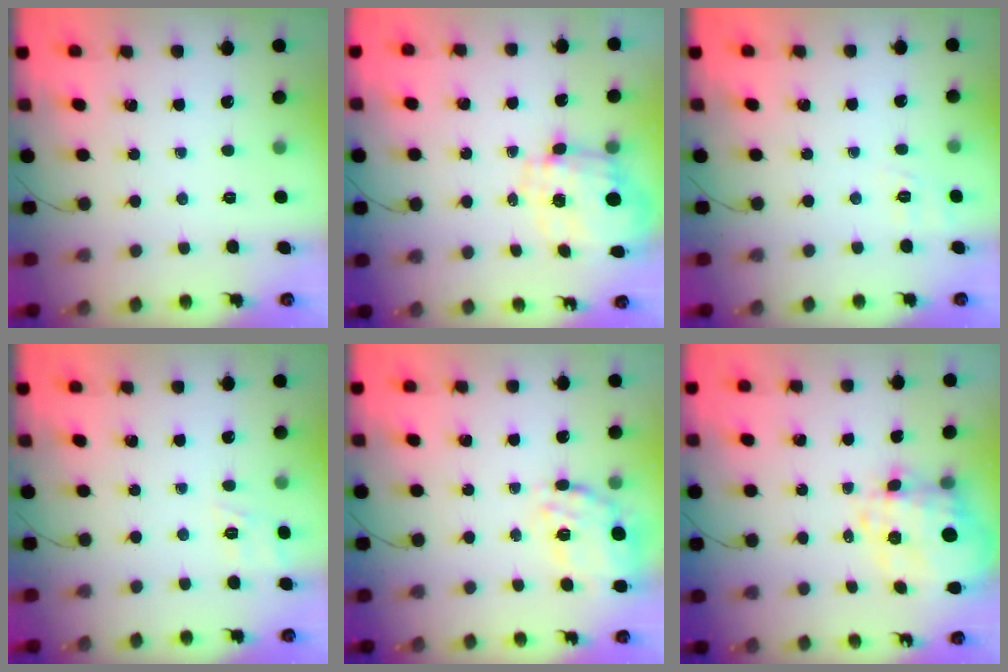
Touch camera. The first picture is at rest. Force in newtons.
{"total": 3.9, "press": 3.5, "slide": 1.6}
{"total": 2.1, "press": 0.8, "slide": 1.9}
{"total": 3.2, "press": 2.6, "slide": 1.8}
{"total": 19.0, "press": 18.8, "slide": 3.2}
{"total": 6.1, "press": 5.6, "slide": 2.4}